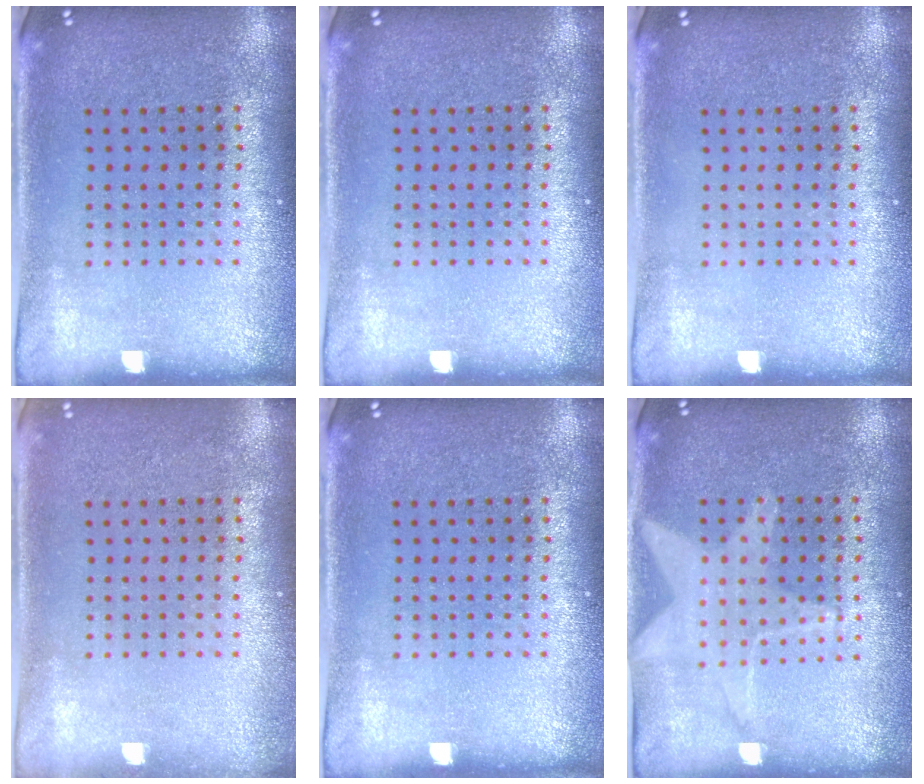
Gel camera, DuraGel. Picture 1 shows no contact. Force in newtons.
{"total": 0.0}
{"total": 0.0}
{"total": 0.7, "press": 0.6, "slide": 0.3}
{"total": 0.0}
{"total": 1.0, "press": 1.0, "slide": 0.2}